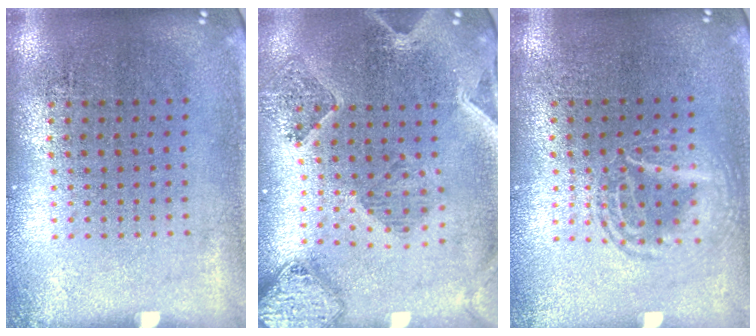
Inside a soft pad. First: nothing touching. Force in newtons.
{"total": 1.5, "press": 1.5, "slide": 0.4}
{"total": 1.4, "press": 1.4, "slide": 0.1}